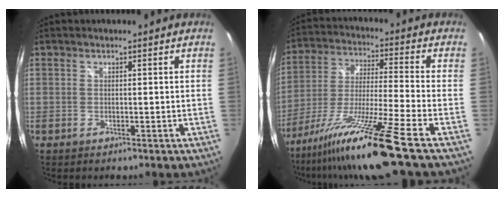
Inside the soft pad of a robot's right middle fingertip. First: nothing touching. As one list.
[{"total": 16.1, "force": [-11.9, -2.5, 10.5], "torque": [-0.207, -0.035, -0.215]}]